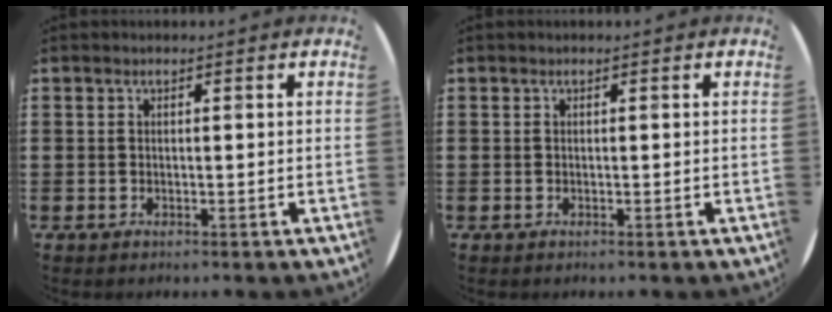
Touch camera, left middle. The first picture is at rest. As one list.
[{"total": 0.0}]